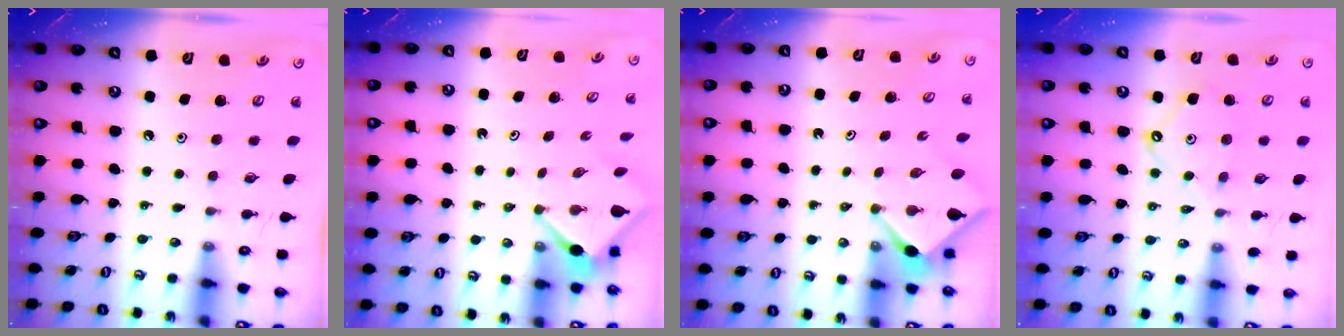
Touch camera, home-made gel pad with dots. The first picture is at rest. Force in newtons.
{"total": 3.1, "press": 3.0, "slide": 0.3}
{"total": 2.3, "press": 2.3, "slide": 0.3}
{"total": 7.4, "press": 7.4, "slide": 0.7}